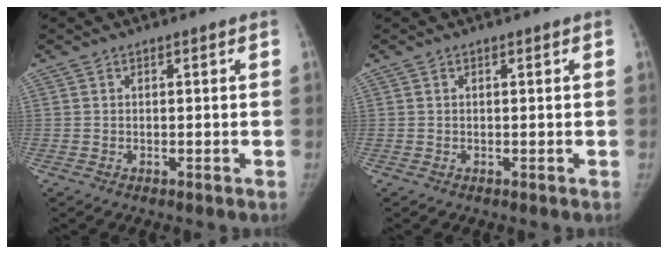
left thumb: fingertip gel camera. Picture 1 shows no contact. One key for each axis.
{"total": 0.0}